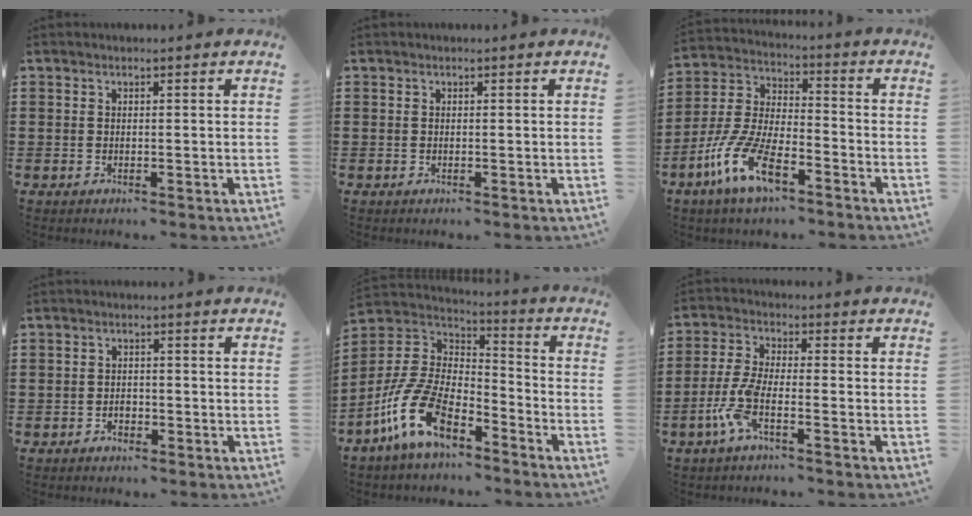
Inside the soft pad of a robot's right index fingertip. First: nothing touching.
{"total": 0.0}
{"total": 10.6, "force": [-6.2, 3.6, 7.8], "torque": [-0.195, -0.008, -0.124]}
{"total": 1.4, "force": [-1.0, 0.9, 0.5], "torque": [-0.014, -0.005, -0.020]}
{"total": 13.5, "force": [-8.9, 5.5, 8.6], "torque": [-0.214, 0.013, -0.181]}
{"total": 6.0, "force": [-3.2, 1.1, 5.0], "torque": [-0.135, -0.022, -0.066]}